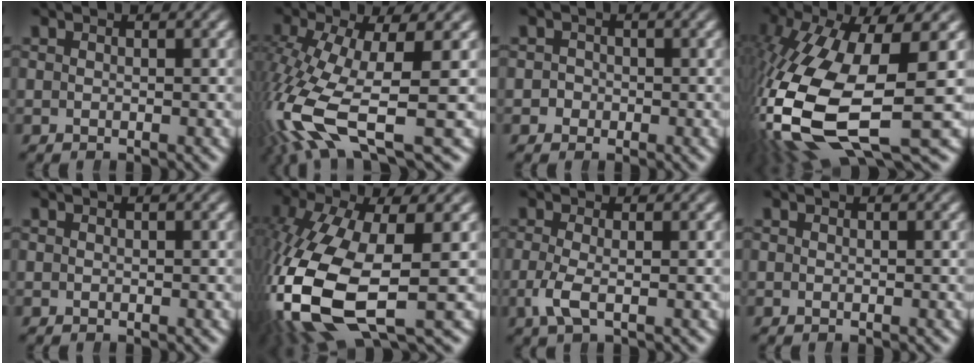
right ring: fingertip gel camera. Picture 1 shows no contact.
{"total": 8.5, "force": [-3.5, 3.3, 7.0], "torque": [-0.172, -0.053, -0.025]}
{"total": 1.3, "force": [-0.5, 1.2, -0.3], "torque": [0.001, -0.007, -0.011]}
{"total": 13.6, "force": [-3.0, 7.3, 11.1], "torque": [-0.295, -0.079, -0.003]}
{"total": 0.0}
{"total": 12.6, "force": [-2.9, 7.6, 9.6], "torque": [-0.265, -0.075, -0.006]}
{"total": 2.2, "force": [-0.8, 0.6, 2.0], "torque": [-0.060, -0.021, -0.008]}
{"total": 0.0}